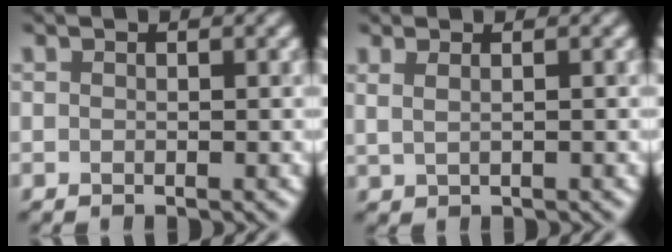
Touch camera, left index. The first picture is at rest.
{"total": 2.3, "force": [1.1, 1.2, 1.6], "torque": [-0.016, 0.006, 0.005]}